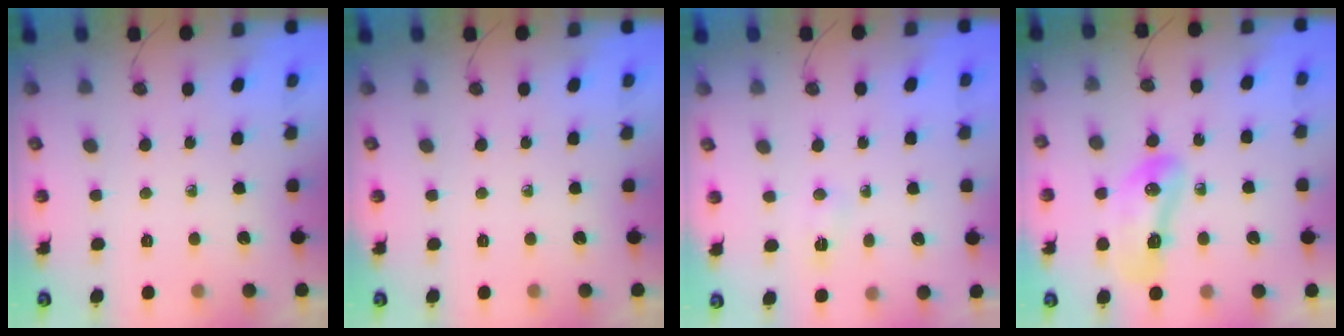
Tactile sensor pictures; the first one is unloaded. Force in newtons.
{"total": 0.0}
{"total": 2.5, "press": 2.5, "slide": 0.3}
{"total": 11.3, "press": 11.1, "slide": 1.9}